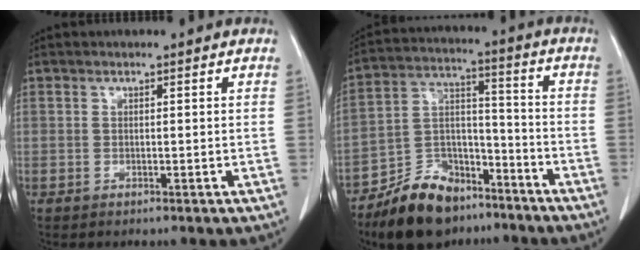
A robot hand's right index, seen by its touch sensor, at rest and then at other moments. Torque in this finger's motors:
{"motor_torque": [1.09, -1.05, 0.38, 0.06]}